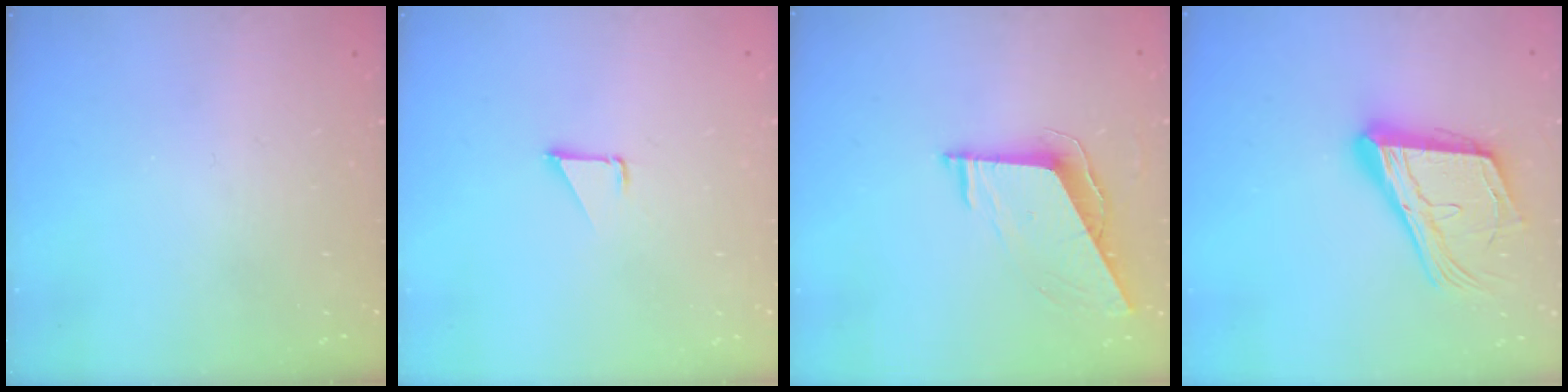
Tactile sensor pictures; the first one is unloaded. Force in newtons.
{"total": 1.1, "press": 1.1, "slide": 0.1}
{"total": 7.5, "press": 7.5, "slide": 0.1}
{"total": 18.8, "press": 18.5, "slide": 3.2}